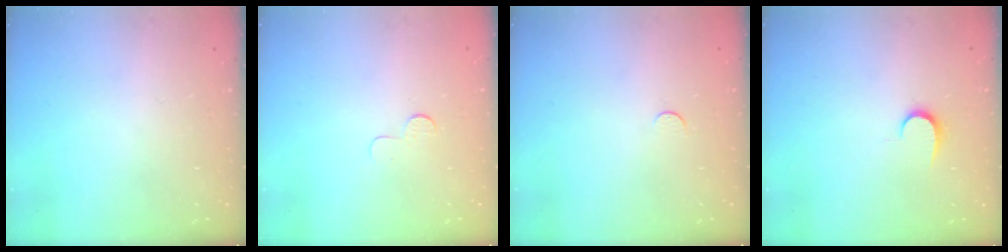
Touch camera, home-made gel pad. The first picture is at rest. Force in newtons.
{"total": 4.0, "press": 4.0, "slide": 0.4}
{"total": 3.0, "press": 3.0, "slide": 0.3}
{"total": 6.8, "press": 6.7, "slide": 0.6}